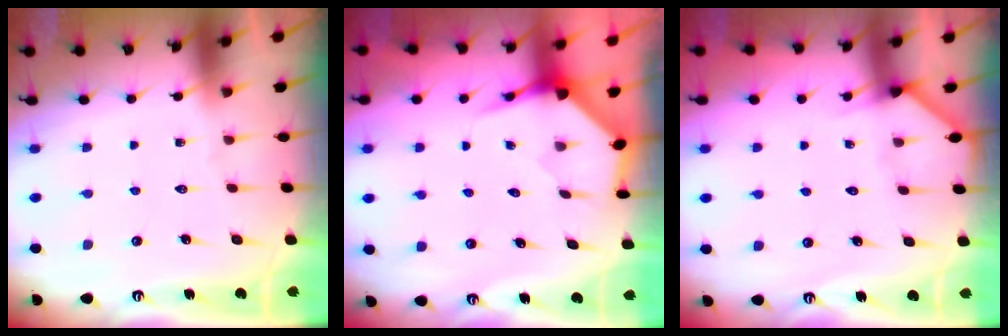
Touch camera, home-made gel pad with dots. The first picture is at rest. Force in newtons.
{"total": 4.0, "press": 3.9, "slide": 0.4}
{"total": 2.6, "press": 2.6, "slide": 0.1}